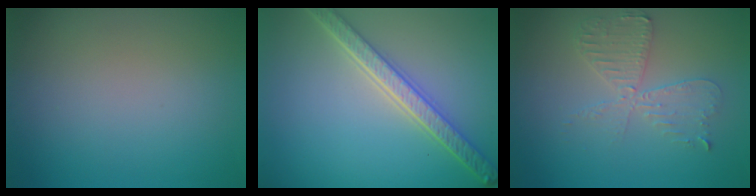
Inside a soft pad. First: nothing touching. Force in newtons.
{"total": 4.9, "press": 3.9, "slide": 3.0}
{"total": 3.8, "press": 3.3, "slide": 1.9}